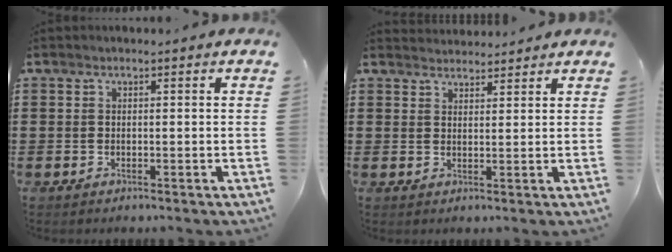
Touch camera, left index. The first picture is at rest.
{"total": 2.2, "force": [2.2, 0.3, -0.3], "torque": [0.000, -0.001, 0.043]}